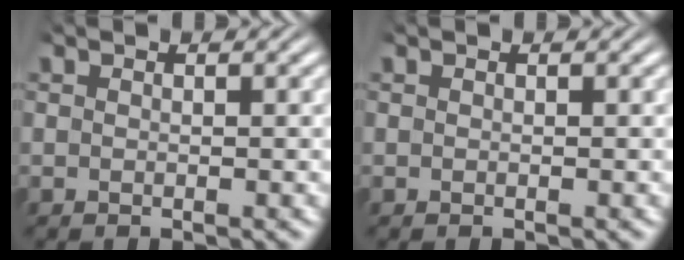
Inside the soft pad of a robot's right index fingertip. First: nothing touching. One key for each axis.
{"total": 0.0}